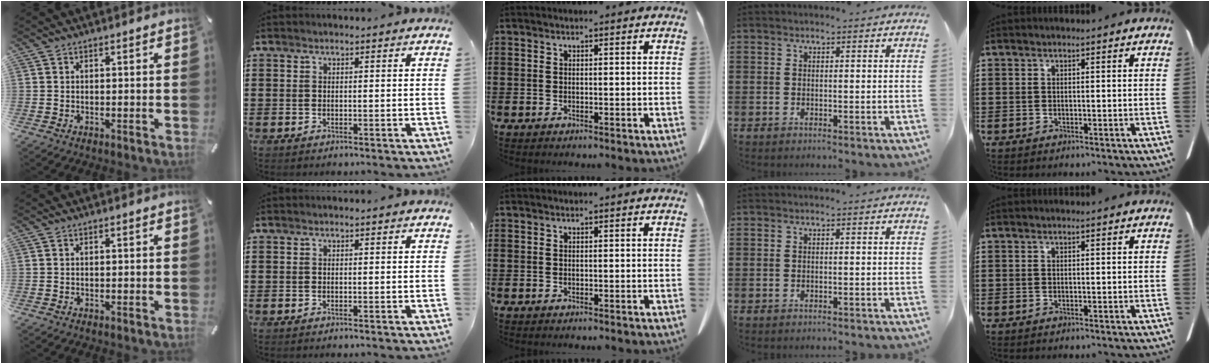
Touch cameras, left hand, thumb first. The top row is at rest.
{}